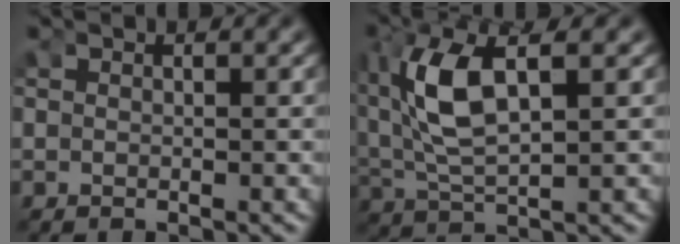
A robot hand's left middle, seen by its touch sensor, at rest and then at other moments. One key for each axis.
{"total": 6.6, "fx": 1.5, "fy": 3.1, "fz": 5.7, "tx": -0.143, "ty": -0.014, "tz": 0.044}